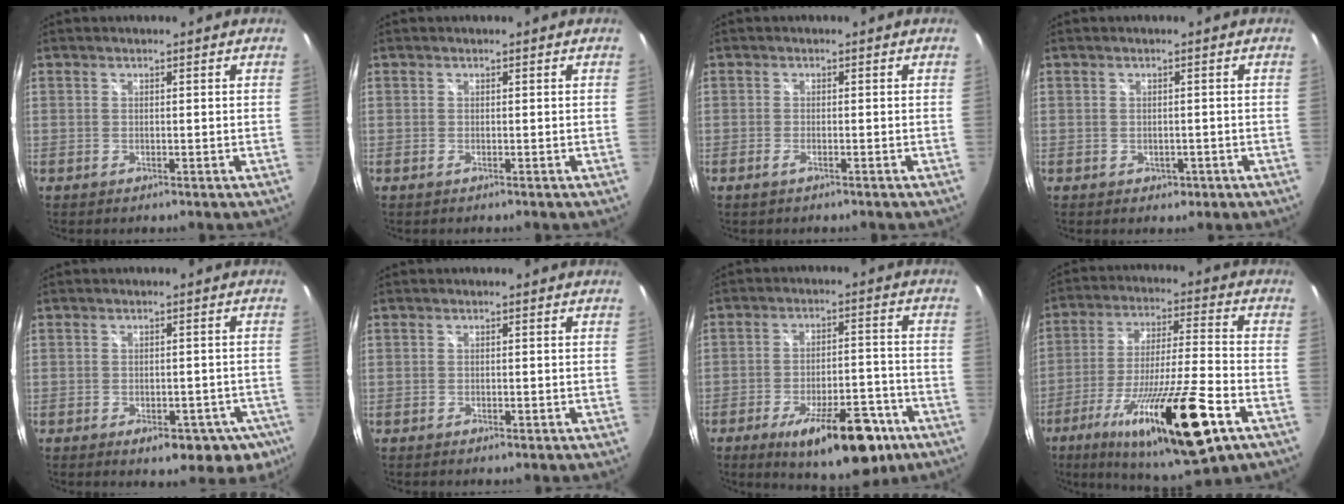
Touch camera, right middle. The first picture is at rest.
{"total": 0.0}
{"total": 1.5, "force": [-1.0, 0.4, 1.1], "torque": [-0.025, -0.002, -0.018]}
{"total": 2.2, "force": [-0.7, 1.8, 1.1], "torque": [-0.018, -0.003, -0.004]}
{"total": 11.2, "force": [-6.6, 5.9, 6.9], "torque": [-0.110, -0.012, -0.068]}
{"total": 1.2, "force": [-0.6, 0.6, 0.8], "torque": [-0.013, -0.003, -0.010]}
{"total": 17.0, "force": [-10.1, 6.2, 12.2], "torque": [-0.184, -0.006, -0.137]}
{"total": 23.6, "force": [-11.8, 3.5, 20.1], "torque": [-0.365, -0.048, -0.198]}